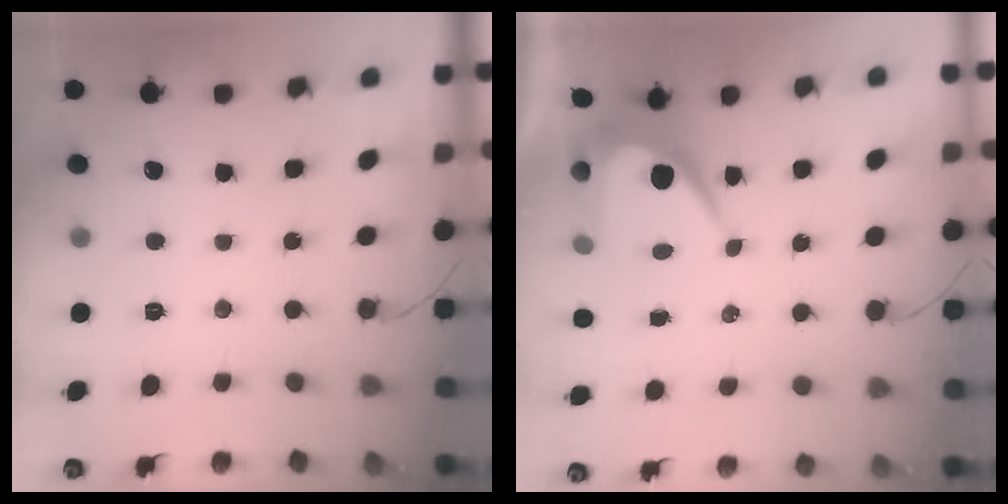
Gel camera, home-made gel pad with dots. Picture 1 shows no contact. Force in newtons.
{"total": 6.5, "press": 6.5, "slide": 0.6}